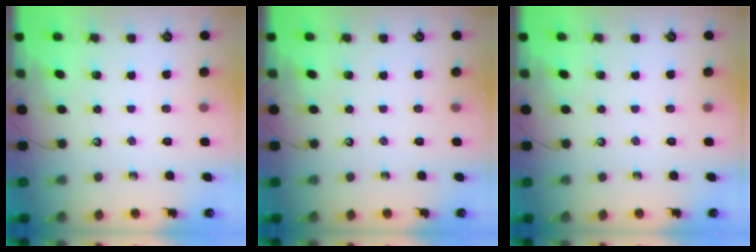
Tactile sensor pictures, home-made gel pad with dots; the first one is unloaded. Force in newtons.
{"total": 0.0}
{"total": 0.0}